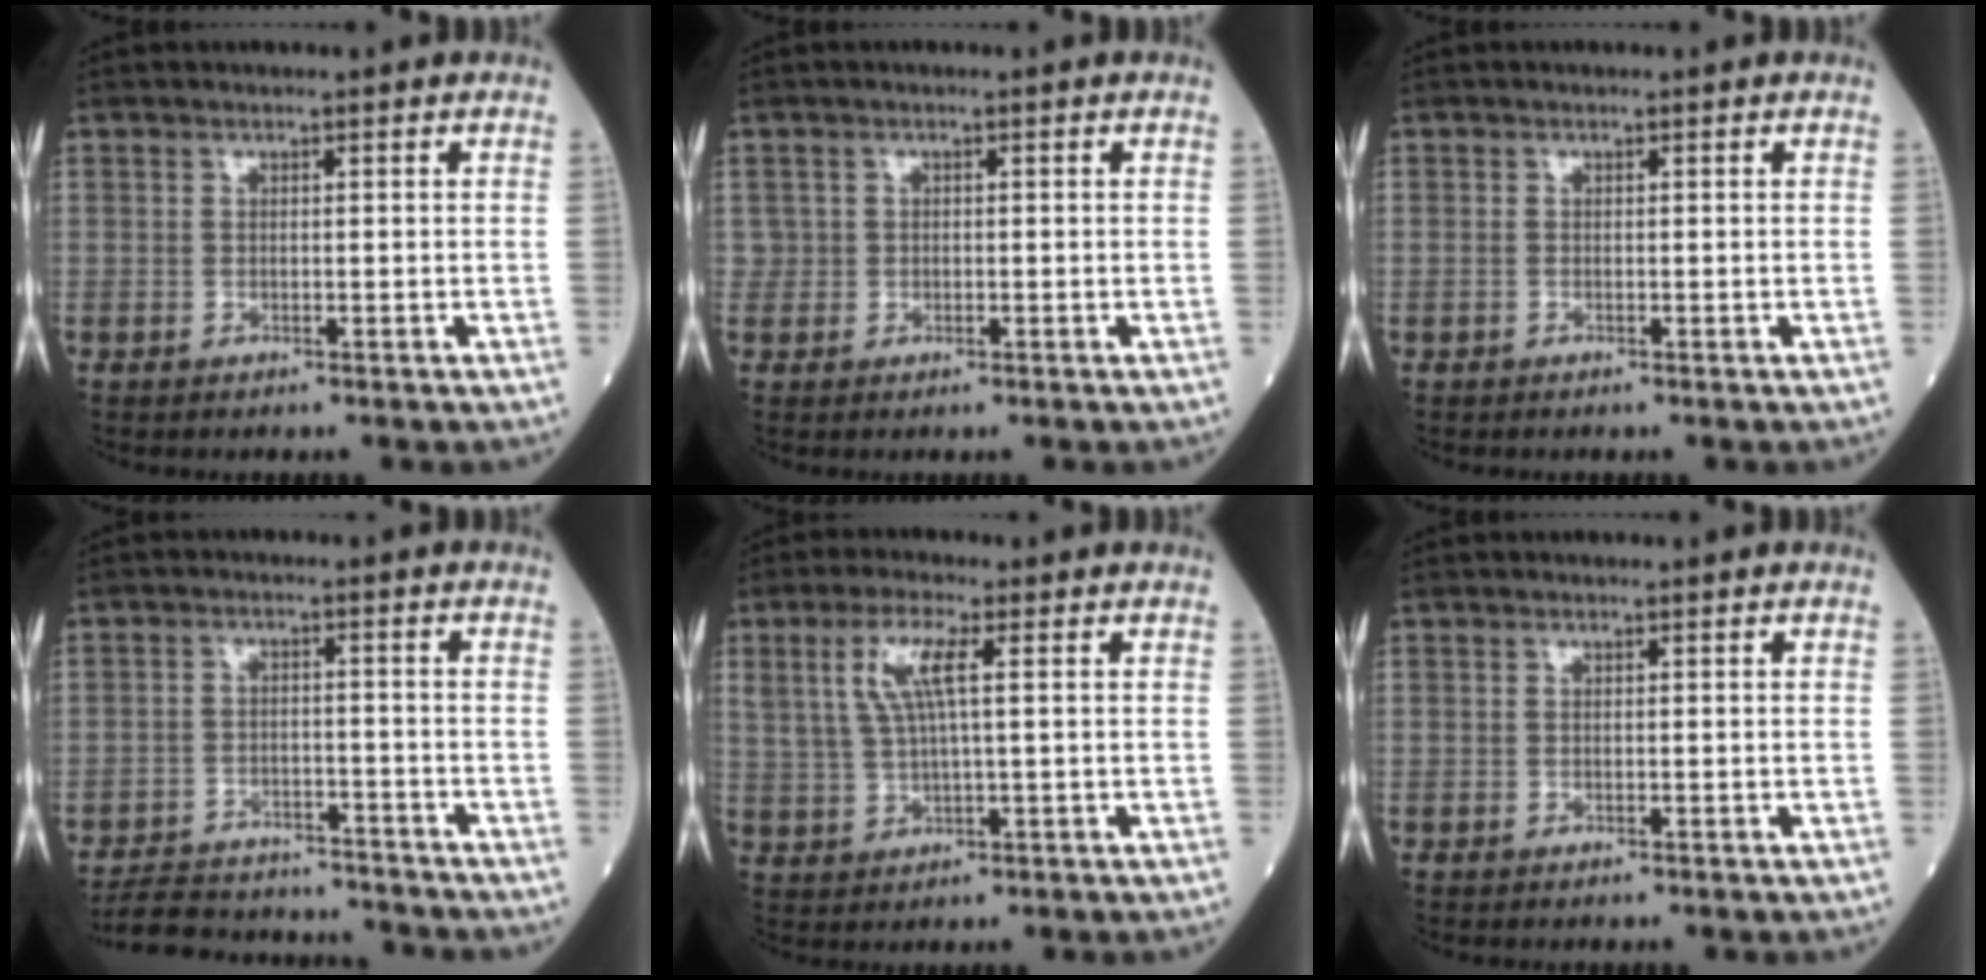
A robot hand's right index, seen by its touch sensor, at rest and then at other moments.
{"total": 1.5, "force": [0.0, 1.5, -0.2], "torque": [0.012, 0.005, -0.001]}
{"total": 0.0}
{"total": 12.1, "force": [-11.5, 3.1, 2.2], "torque": [-0.040, 0.014, -0.167]}
{"total": 6.2, "force": [2.1, 1.1, 5.7], "torque": [-0.127, 0.014, 0.046]}
{"total": 0.0}